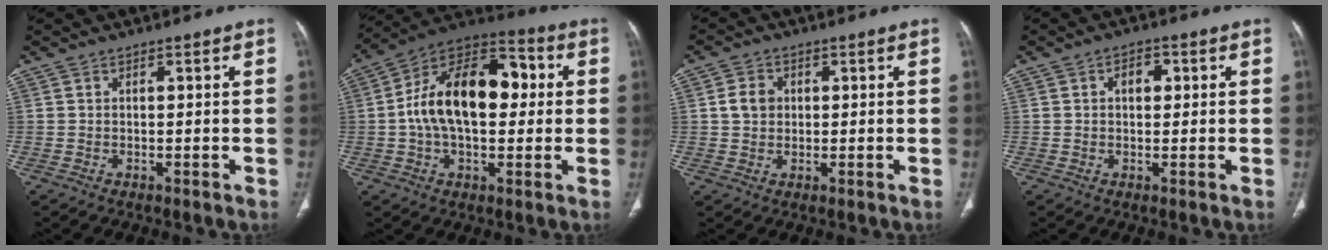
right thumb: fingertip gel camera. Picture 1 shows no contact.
{"total": 20.1, "force": [1.5, 11.6, 16.3], "torque": [-0.252, 0.037, 0.017]}
{"total": 4.2, "force": [0.7, 3.5, 2.2], "torque": [-0.030, 0.004, 0.011]}
{"total": 3.3, "force": [0.7, 2.2, 2.3], "torque": [-0.022, 0.004, 0.008]}